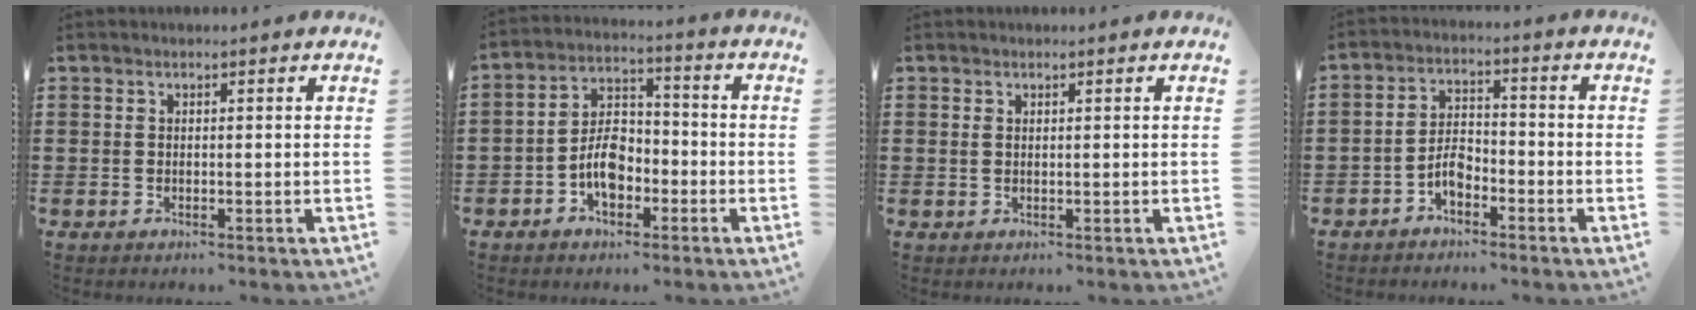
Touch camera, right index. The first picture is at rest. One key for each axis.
{"total": 6.7, "fx": -2.5, "fy": 4.2, "fz": 4.5, "tx": -0.101, "ty": 0.009, "tz": -0.051}
{"total": 0.7, "fx": 0.3, "fy": 0.3, "fz": 0.5, "tx": -0.012, "ty": 0.003, "tz": 0.005}
{"total": 4.3, "fx": -2.5, "fy": 2.2, "fz": 2.8, "tx": -0.064, "ty": 0.006, "tz": -0.052}